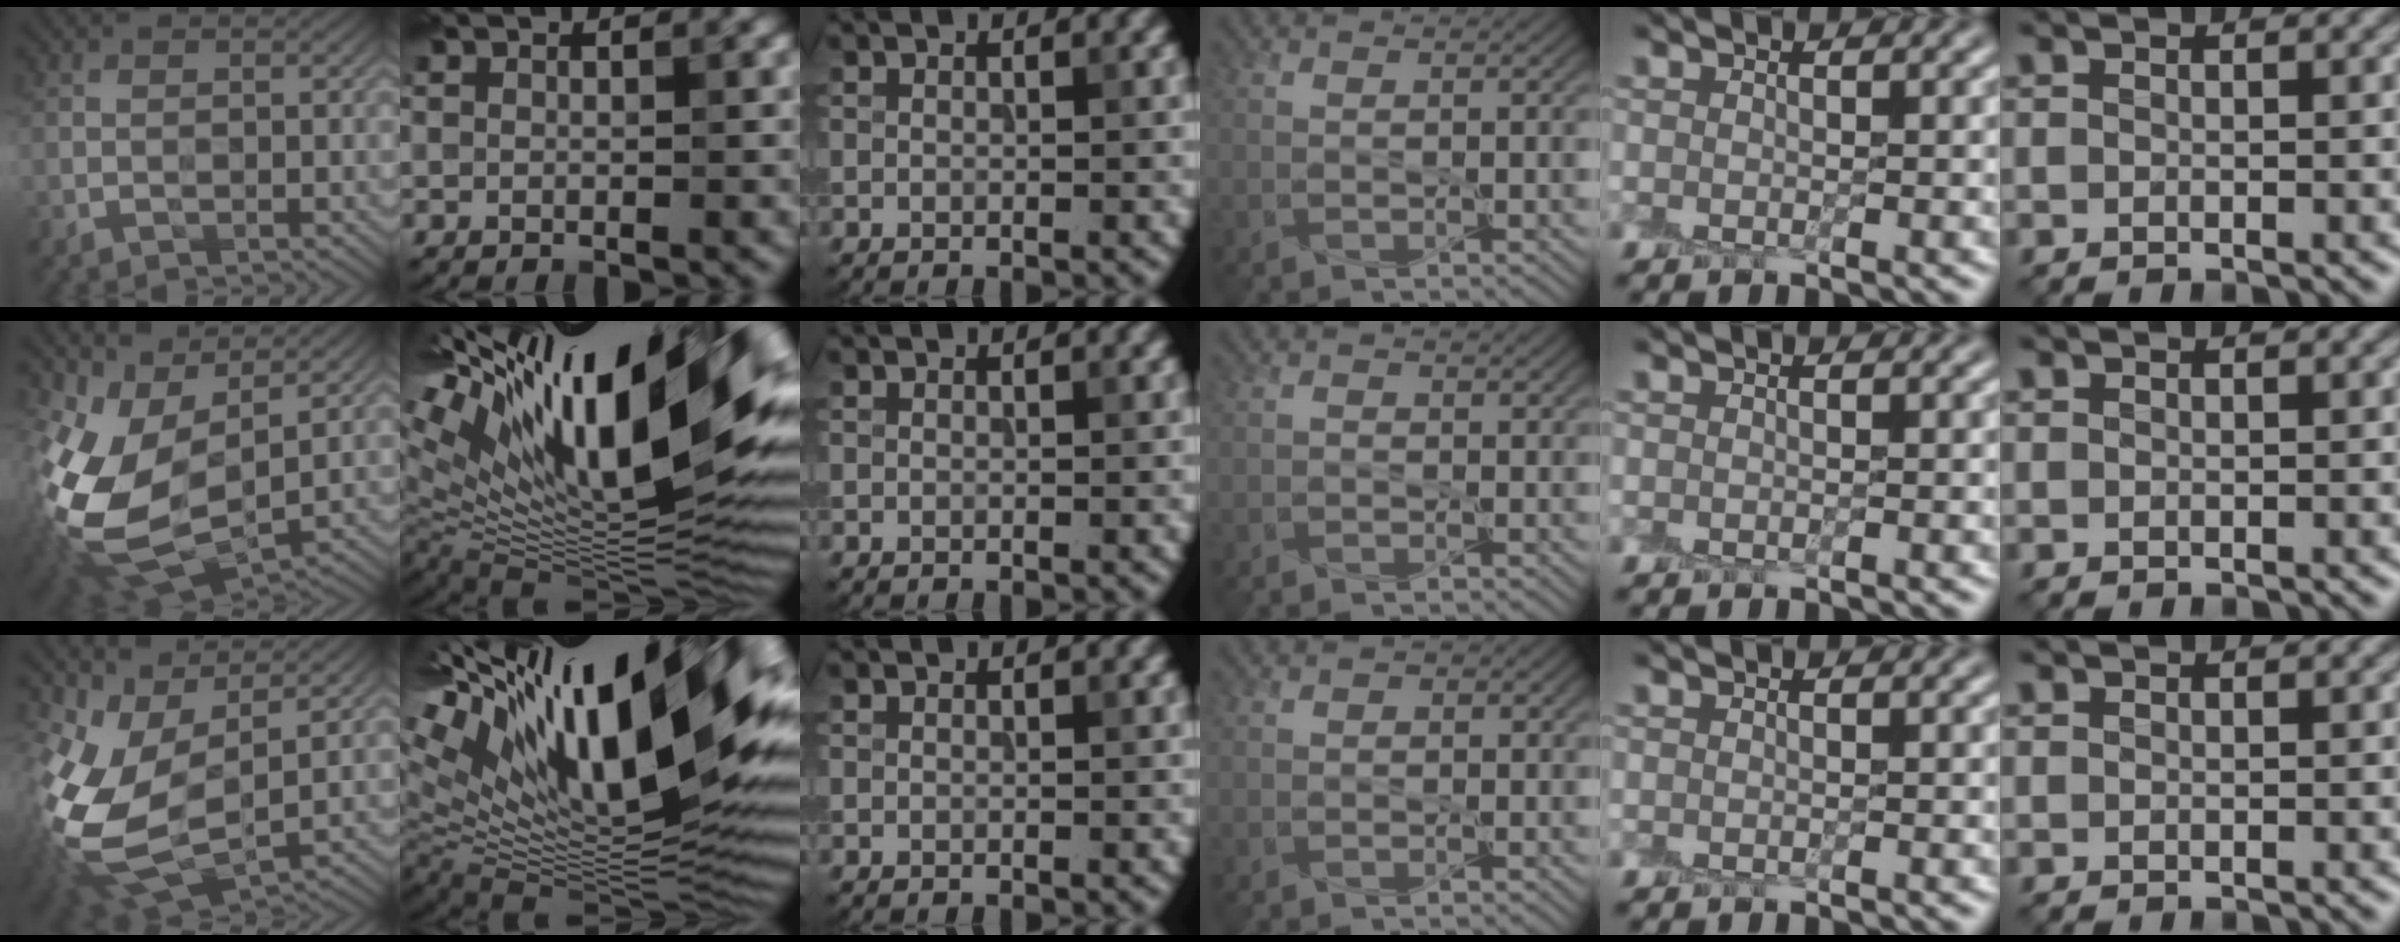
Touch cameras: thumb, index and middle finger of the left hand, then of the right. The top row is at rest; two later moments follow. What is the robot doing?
{"motion": "peel", "object": "cling film"}